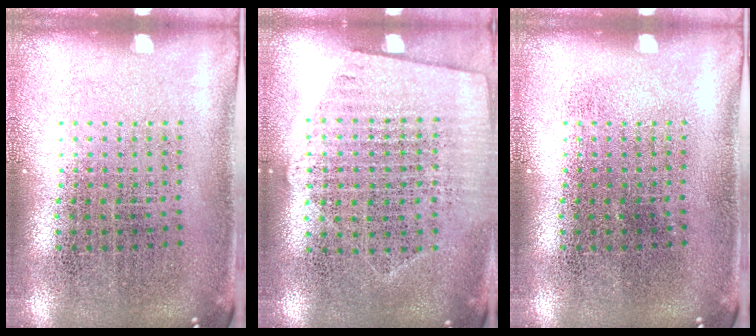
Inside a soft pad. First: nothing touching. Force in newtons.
{"total": 1.2, "press": 1.1, "slide": 0.6}
{"total": 0.0}